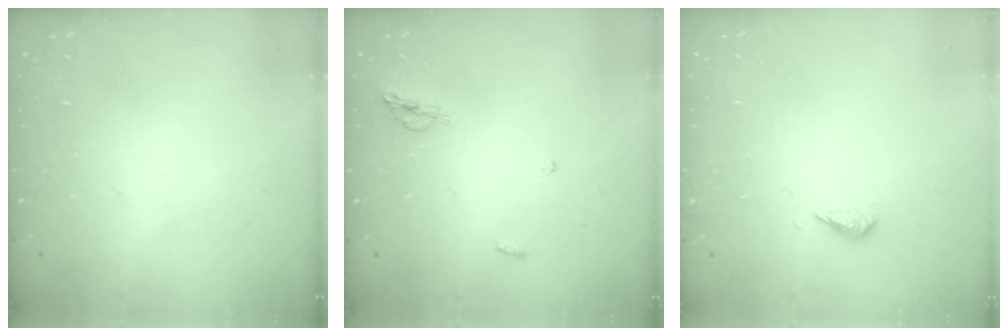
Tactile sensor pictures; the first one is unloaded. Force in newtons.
{"total": 4.6, "press": 4.5, "slide": 1.0}
{"total": 2.7, "press": 2.6, "slide": 0.4}